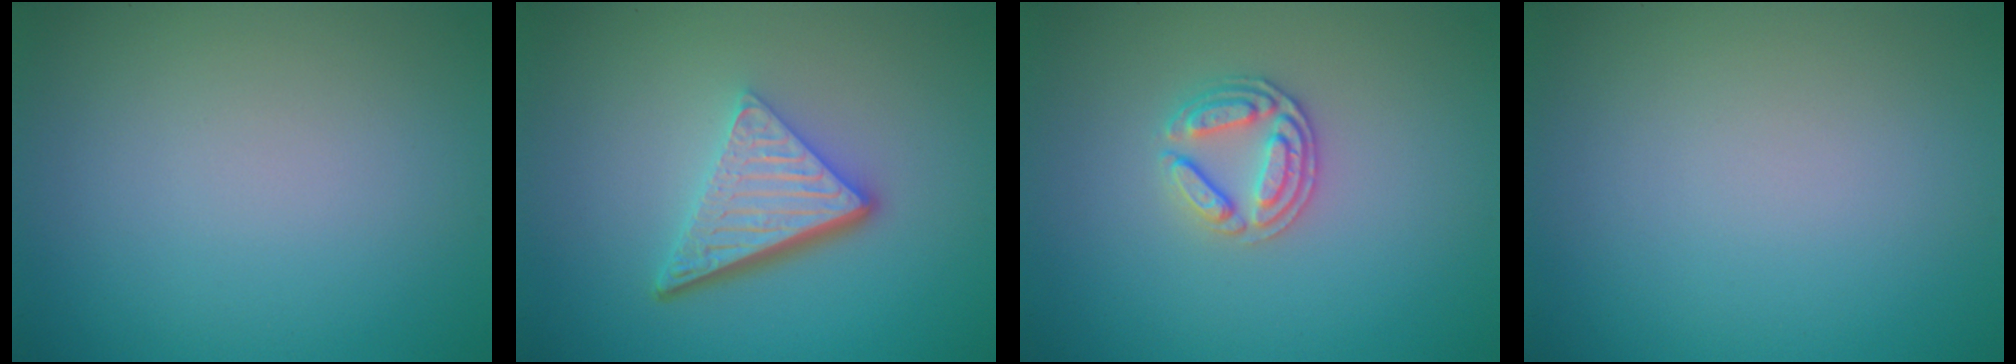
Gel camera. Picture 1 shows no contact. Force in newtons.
{"total": 5.6, "press": 3.8, "slide": 4.2}
{"total": 2.6, "press": 2.5, "slide": 0.6}
{"total": 0.0}